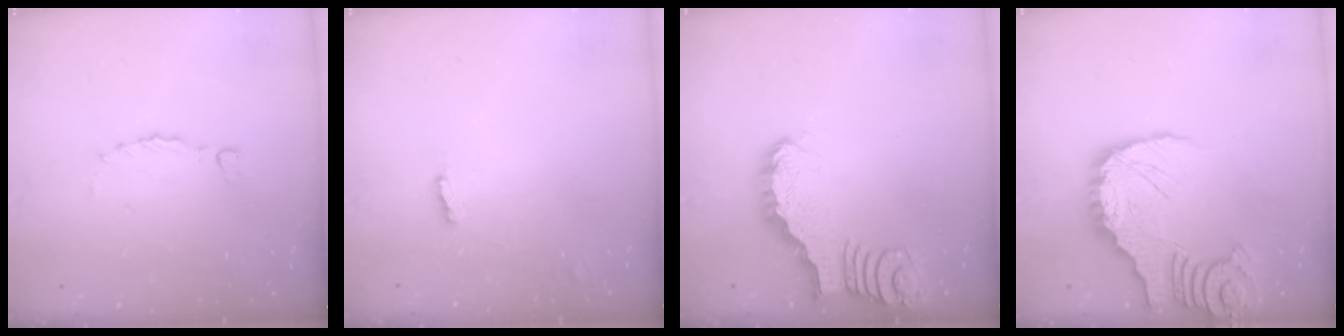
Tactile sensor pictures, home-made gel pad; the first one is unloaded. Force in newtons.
{"total": 1.9, "press": 1.9, "slide": 0.2}
{"total": 2.7, "press": 2.7, "slide": 0.4}
{"total": 13.5, "press": 13.3, "slide": 1.9}